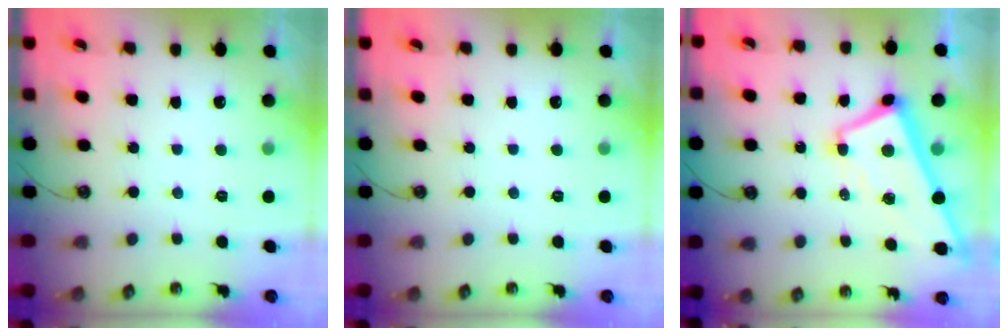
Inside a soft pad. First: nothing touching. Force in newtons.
{"total": 0.0}
{"total": 6.7, "press": 6.6, "slide": 1.4}